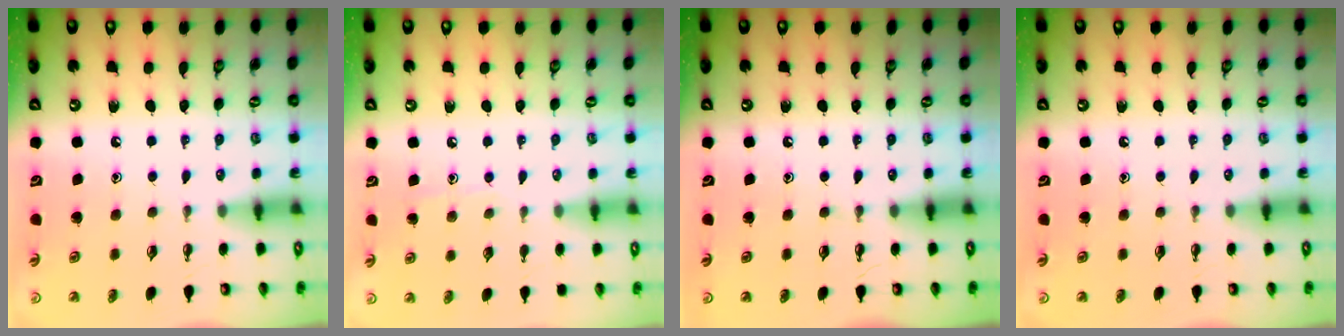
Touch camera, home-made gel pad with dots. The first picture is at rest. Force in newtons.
{"total": 5.5, "press": 5.4, "slide": 0.6}
{"total": 0.0}
{"total": 0.0}